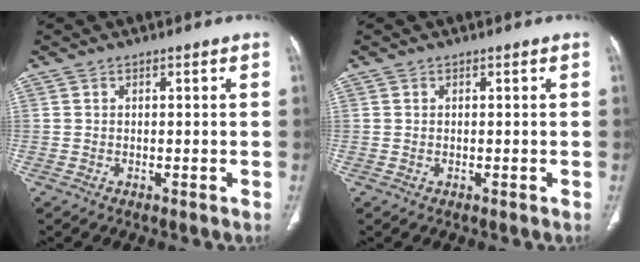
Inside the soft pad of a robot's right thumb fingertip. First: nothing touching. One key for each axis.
{"total": 0.0}